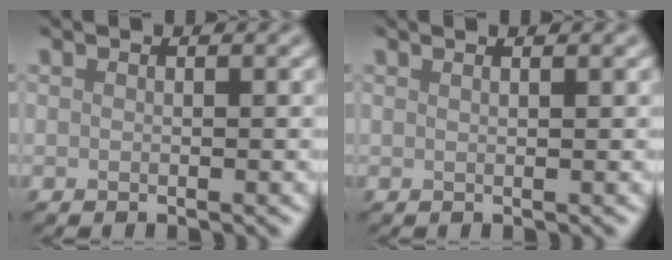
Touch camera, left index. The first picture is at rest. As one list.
[{"total": 2.0, "force": [1.2, 0.8, 1.3], "torque": [0.001, -0.001, -0.007]}]